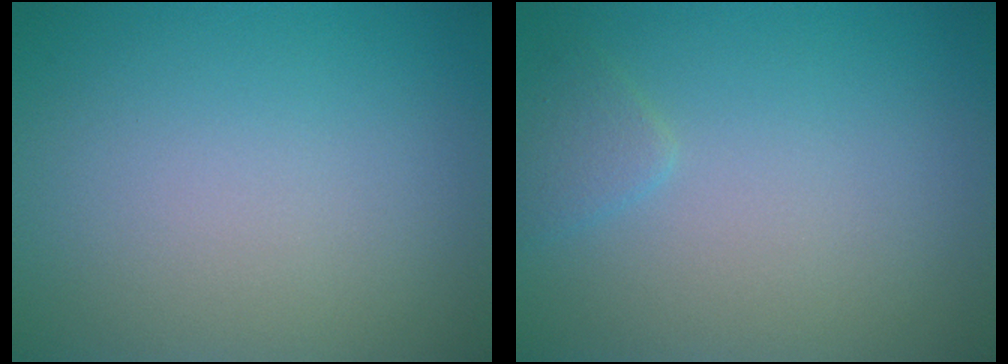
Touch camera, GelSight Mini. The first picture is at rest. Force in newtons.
{"total": 1.2, "press": 1.2, "slide": 0.1}